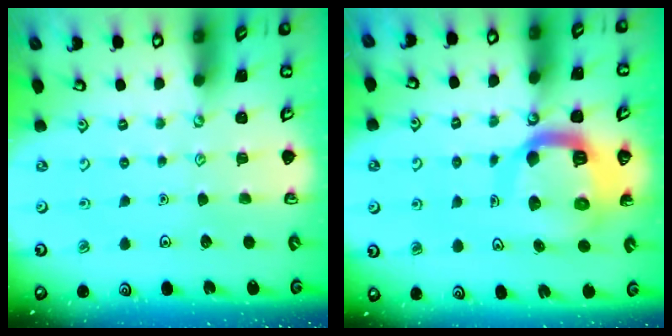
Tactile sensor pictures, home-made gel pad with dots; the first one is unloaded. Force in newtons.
{"total": 14.4, "press": 14.3, "slide": 1.7}